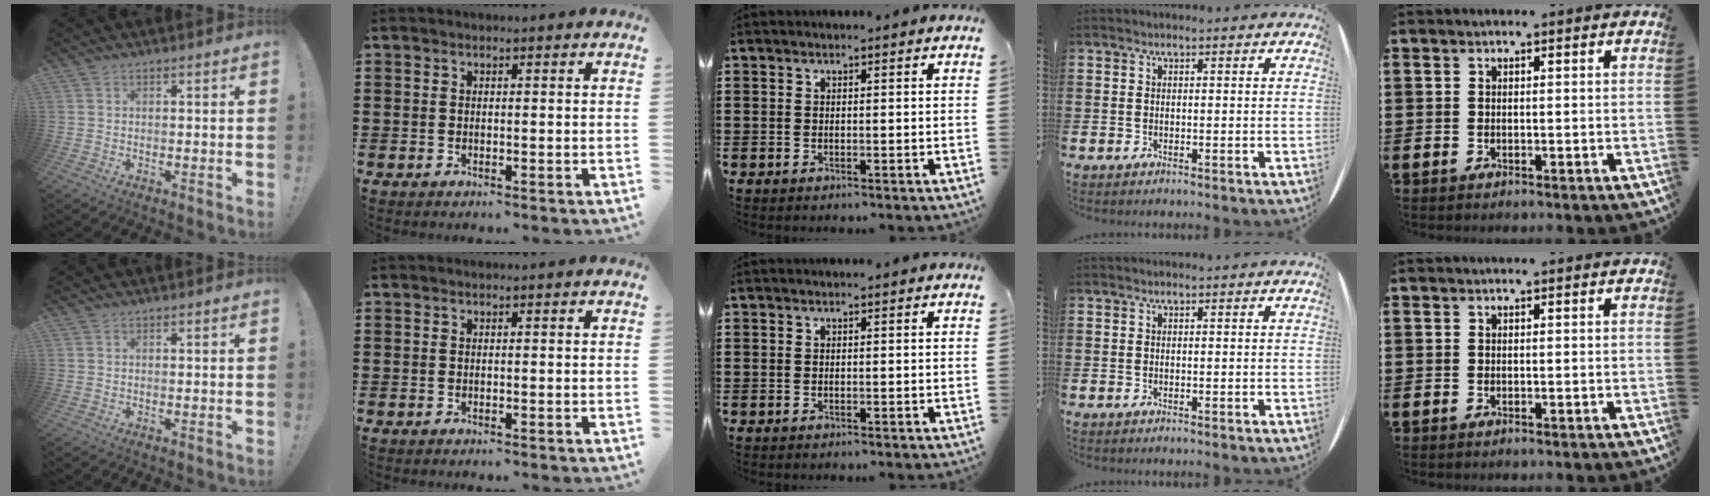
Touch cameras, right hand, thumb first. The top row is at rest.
{}